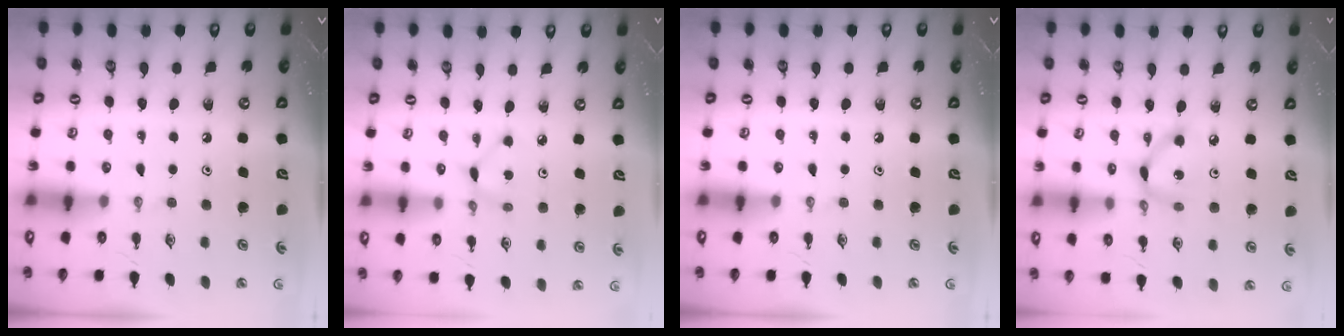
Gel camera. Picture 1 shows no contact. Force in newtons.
{"total": 4.0, "press": 4.0, "slide": 0.4}
{"total": 0.0}
{"total": 7.3, "press": 7.3, "slide": 0.4}